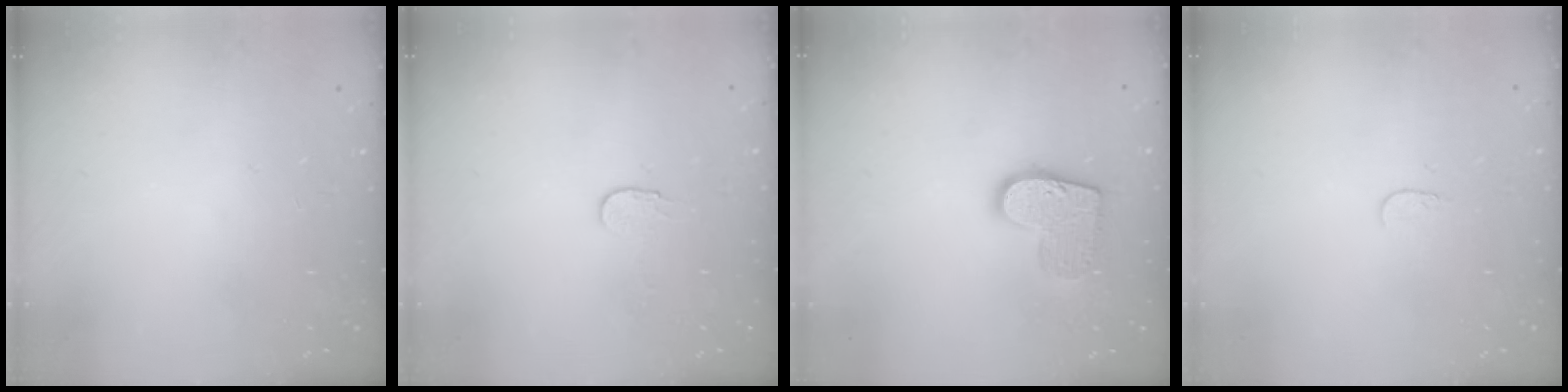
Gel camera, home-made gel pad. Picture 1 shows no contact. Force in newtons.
{"total": 2.9, "press": 2.9, "slide": 0.3}
{"total": 12.0, "press": 11.9, "slide": 0.7}
{"total": 3.7, "press": 3.6, "slide": 0.3}